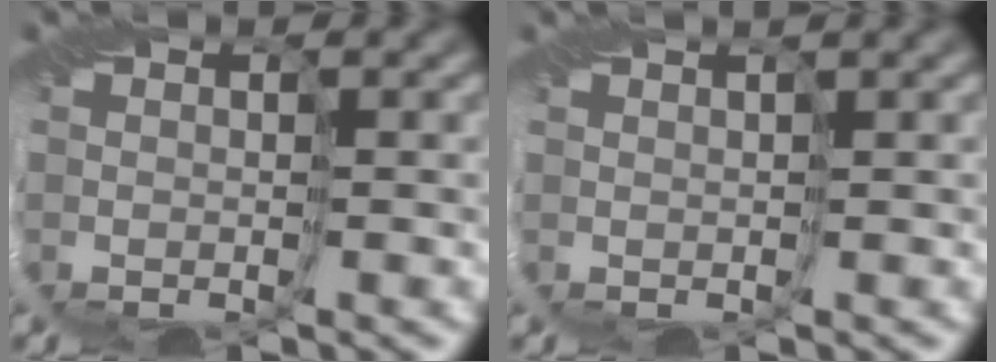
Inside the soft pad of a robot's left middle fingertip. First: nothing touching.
{"total": 1.0, "force": [0.8, -0.2, 0.6], "torque": [-0.016, -0.001, 0.015]}